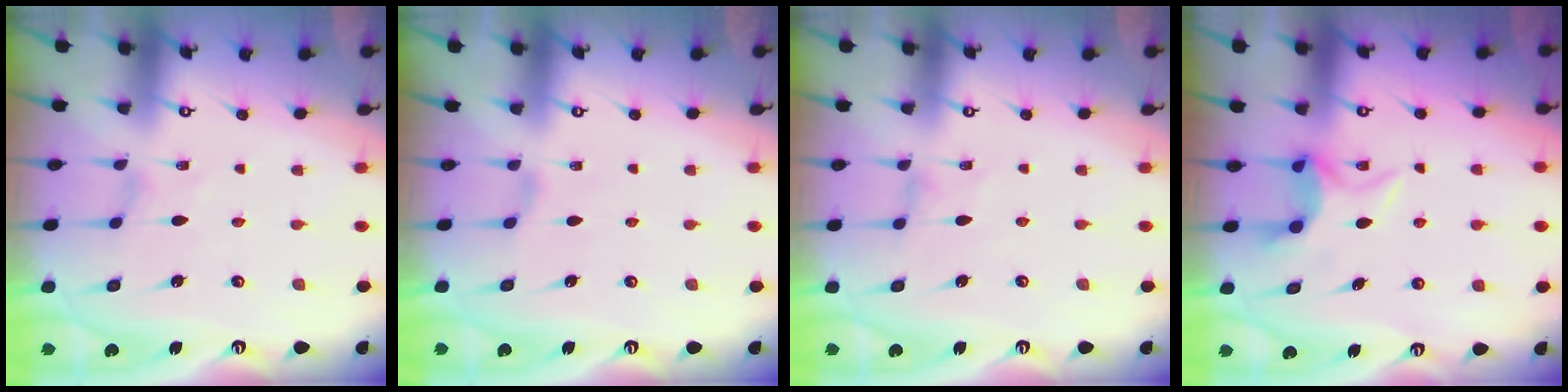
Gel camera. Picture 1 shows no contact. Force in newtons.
{"total": 1.9, "press": 1.8, "slide": 0.5}
{"total": 0.0}
{"total": 7.5, "press": 7.5, "slide": 0.4}